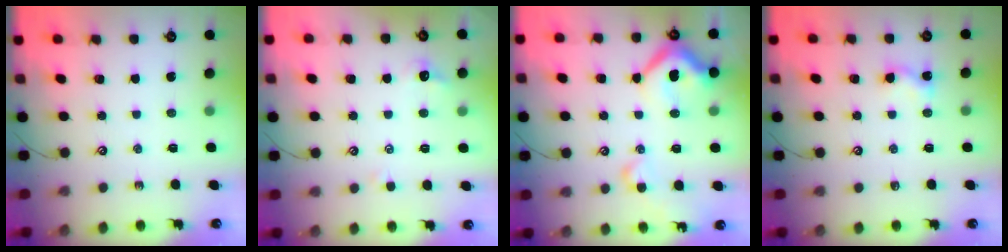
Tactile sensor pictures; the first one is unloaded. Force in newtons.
{"total": 1.2, "press": 0.9, "slide": 0.8}
{"total": 14.3, "press": 14.2, "slide": 2.2}
{"total": 4.2, "press": 4.1, "slide": 0.5}